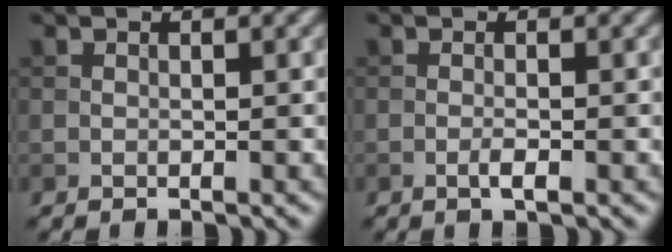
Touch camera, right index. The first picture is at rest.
{"total": 1.2, "force": [-0.5, 0.2, 1.0], "torque": [-0.019, -0.001, -0.011]}